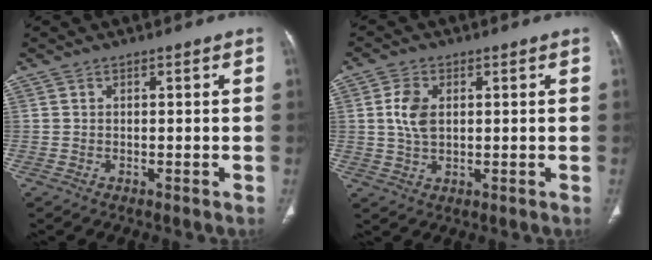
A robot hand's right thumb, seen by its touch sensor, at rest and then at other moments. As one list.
[{"total": 6.0, "force": [1.1, 3.7, 4.5], "torque": [-0.089, -0.002, 0.020]}]